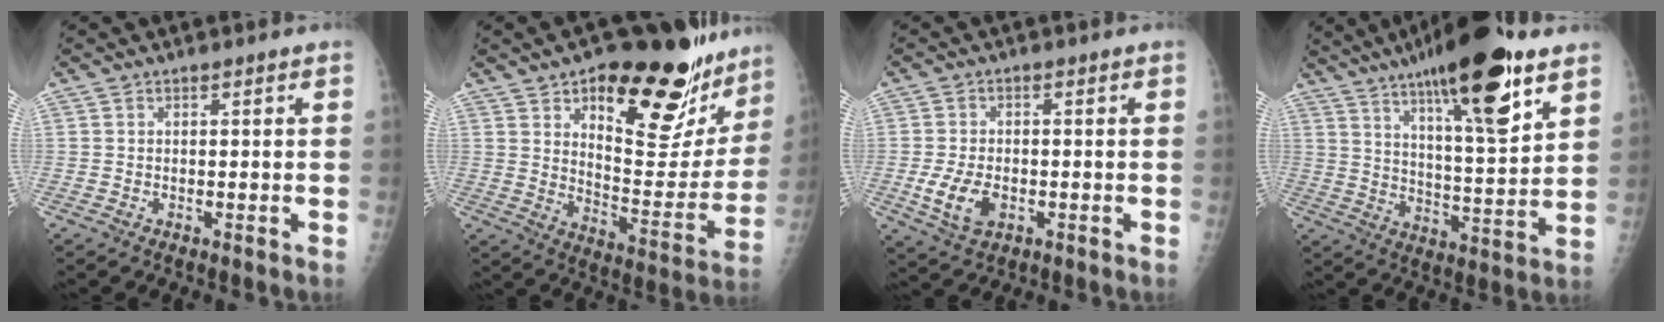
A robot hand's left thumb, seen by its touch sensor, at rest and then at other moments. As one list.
[{"total": 27.2, "force": [16.9, 11.4, 18.0], "torque": [-0.190, -0.073, 0.245]}, {"total": 6.7, "force": [-1.7, 4.3, 4.9], "torque": [-0.093, -0.001, -0.024]}, {"total": 22.0, "force": [13.0, 5.0, 17.0], "torque": [-0.255, -0.048, 0.209]}]